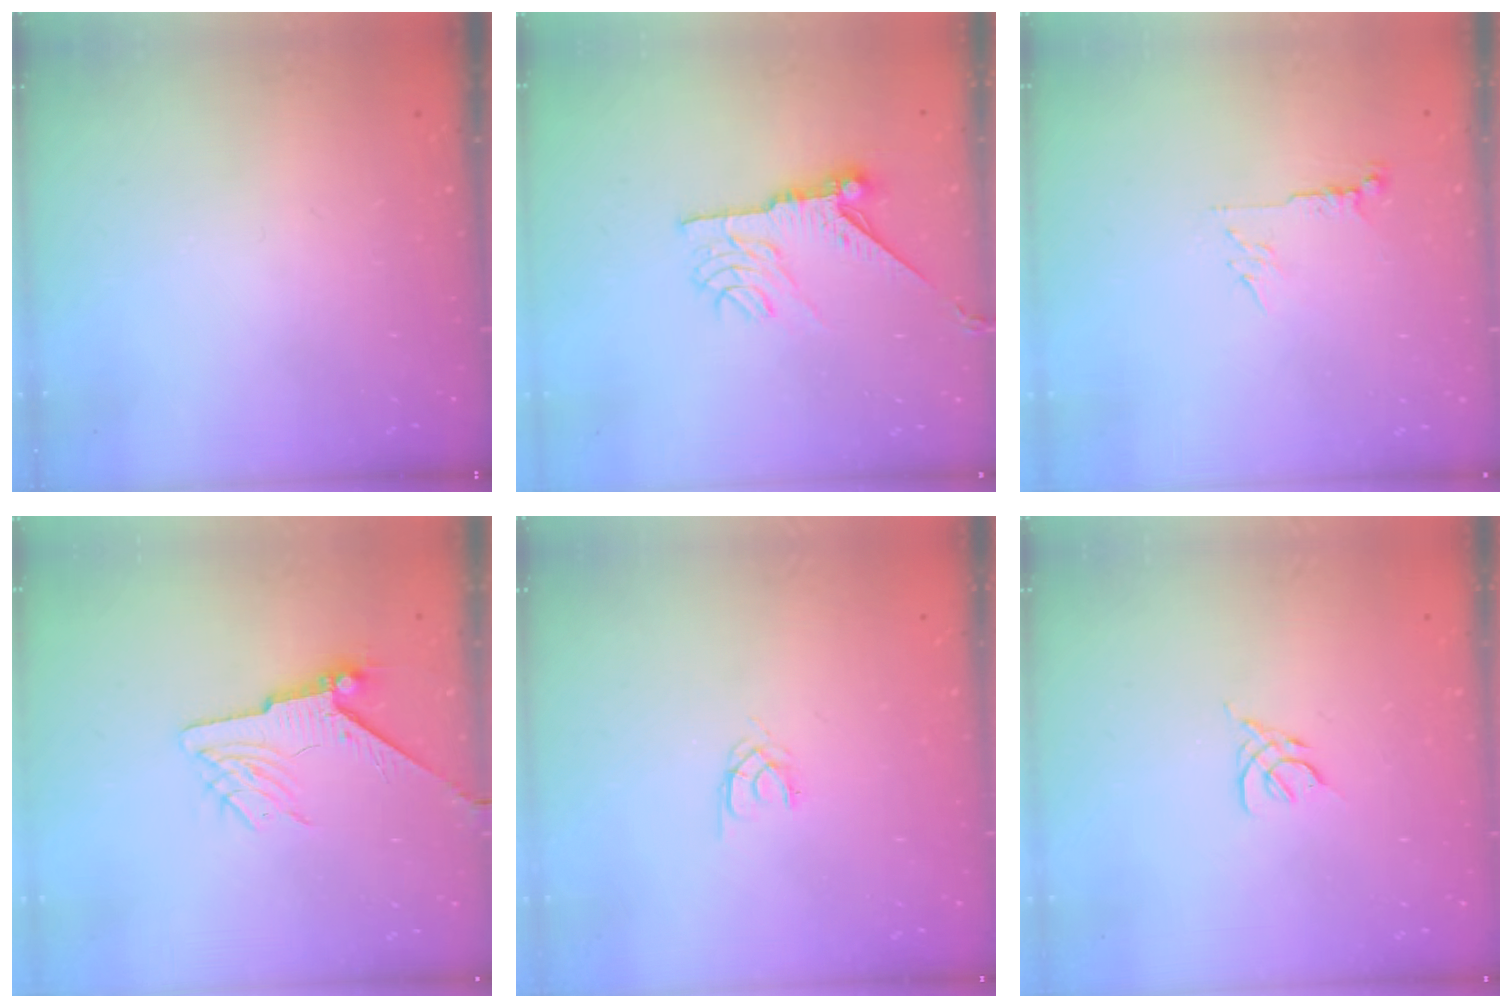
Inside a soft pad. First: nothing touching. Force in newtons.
{"total": 10.1, "press": 10.1, "slide": 0.3}
{"total": 5.1, "press": 5.1, "slide": 0.4}
{"total": 7.3, "press": 7.2, "slide": 1.0}
{"total": 1.3, "press": 1.2, "slide": 0.3}
{"total": 2.4, "press": 2.3, "slide": 0.6}